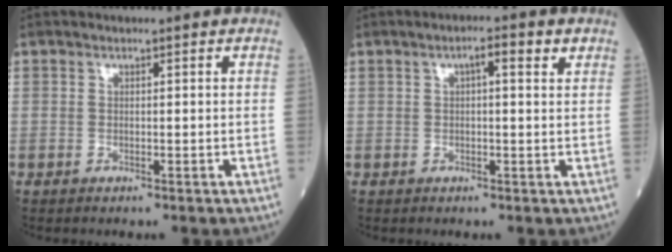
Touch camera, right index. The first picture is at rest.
{"total": 3.5, "force": [1.5, 0.7, 3.1], "torque": [-0.049, 0.012, 0.020]}